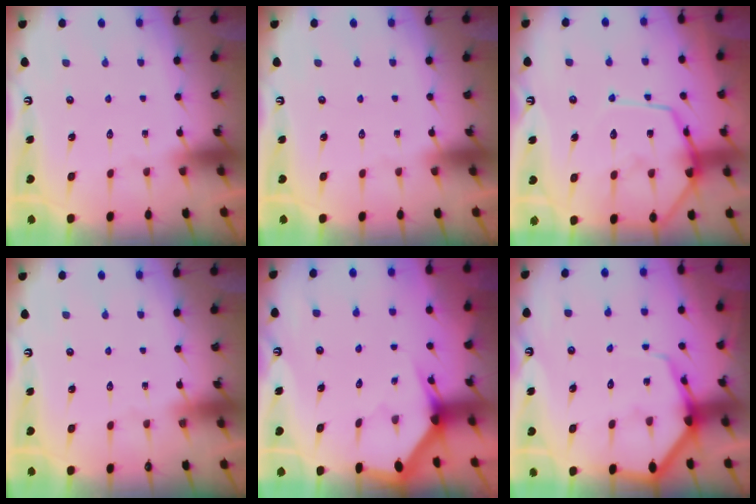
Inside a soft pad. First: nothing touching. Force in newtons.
{"total": 0.0}
{"total": 14.2, "press": 14.2, "slide": 1.3}
{"total": 0.0}
{"total": 2.9, "press": 2.9, "slide": 0.0}
{"total": 7.4, "press": 7.3, "slide": 0.8}